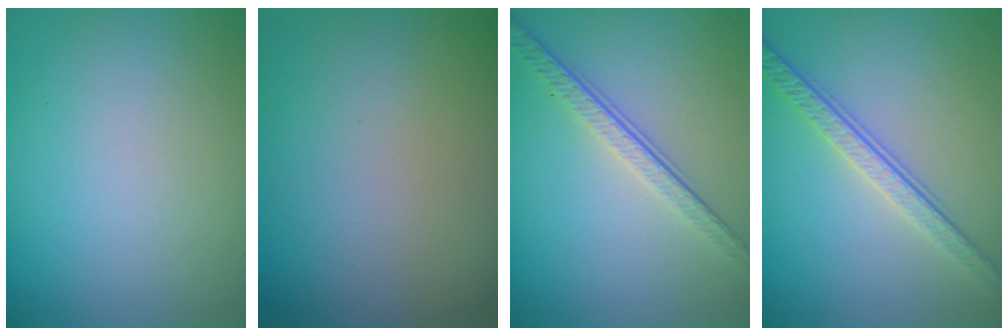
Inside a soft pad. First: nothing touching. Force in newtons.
{"total": 0.0}
{"total": 3.8, "press": 2.7, "slide": 2.7}
{"total": 4.2, "press": 3.0, "slide": 2.9}